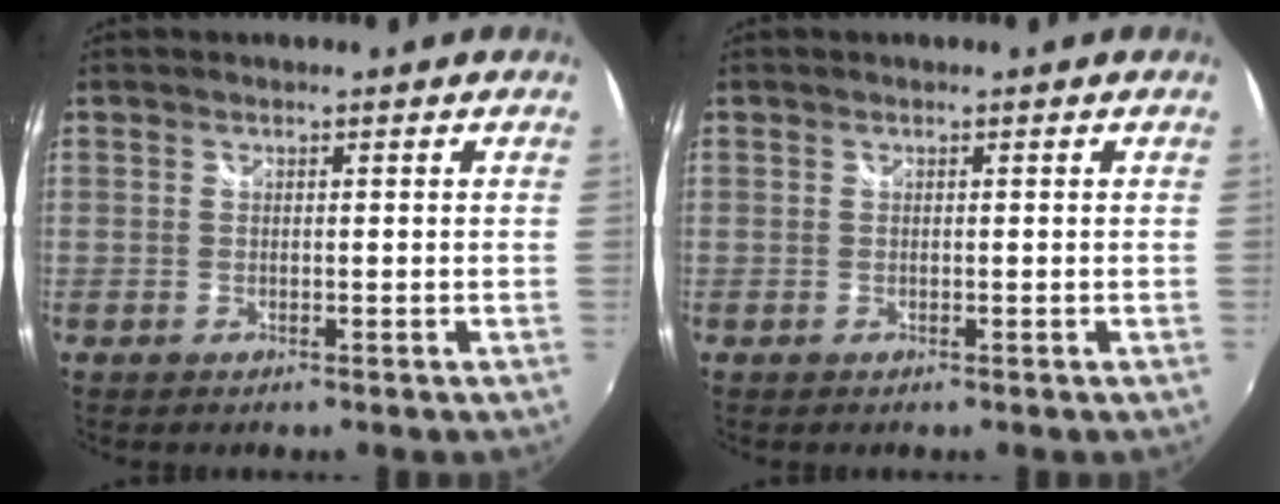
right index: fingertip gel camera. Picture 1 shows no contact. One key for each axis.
{"total": 0.0}